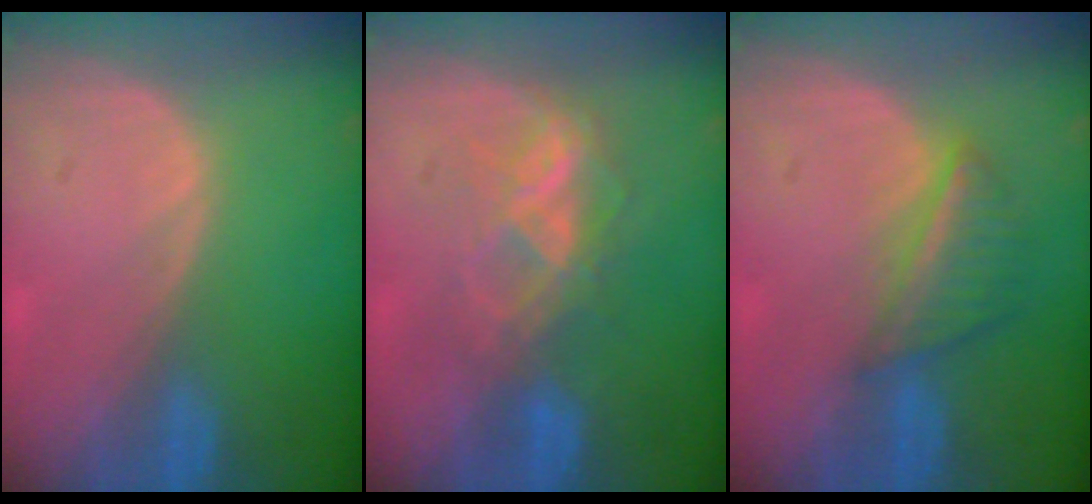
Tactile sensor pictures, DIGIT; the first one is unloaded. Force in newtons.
{"total": 5.8, "press": 5.7, "slide": 1.3}
{"total": 5.6, "press": 5.1, "slide": 2.2}